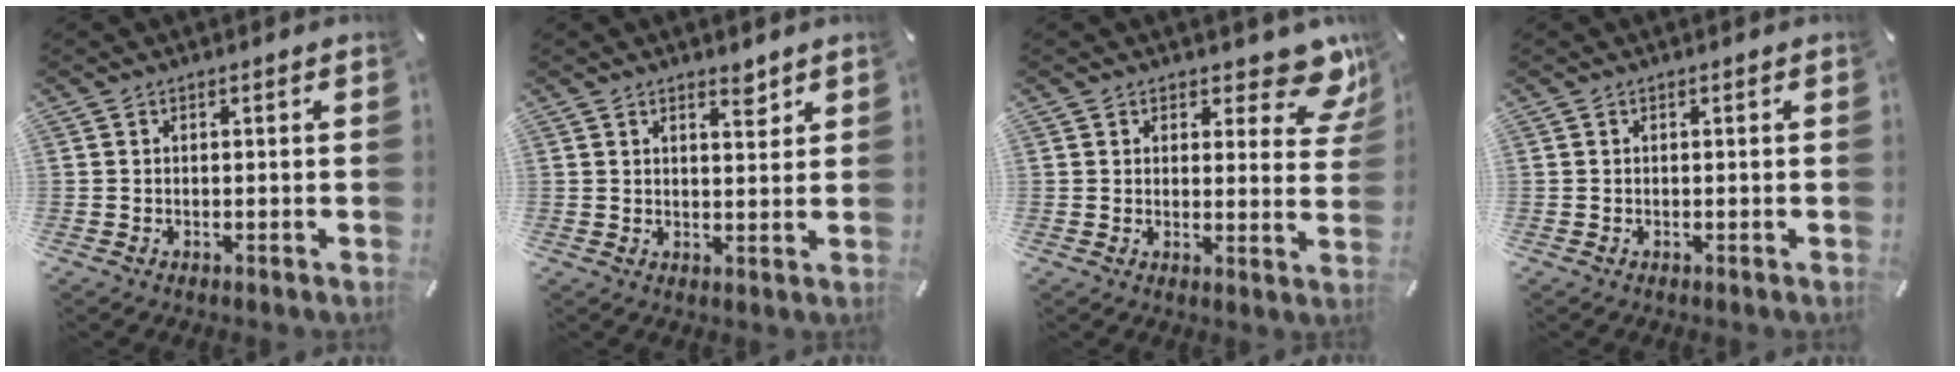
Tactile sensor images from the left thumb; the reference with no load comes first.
{"total": 3.4, "force": [2.7, 1.3, 1.8], "torque": [-0.007, -0.021, 0.041]}
{"total": 8.8, "force": [6.6, 3.9, 4.4], "torque": [-0.032, -0.053, 0.111]}
{"total": 0.0}